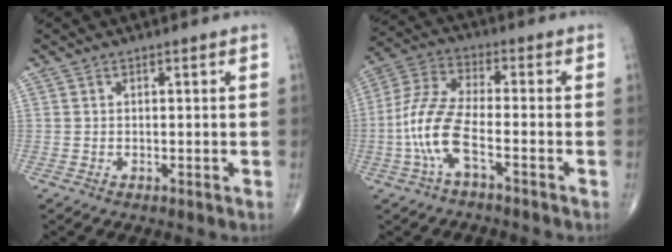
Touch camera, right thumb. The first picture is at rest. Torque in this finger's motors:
{"motor_torque": [0.09, 0.36, 0.98, -0.37, 0.41]}